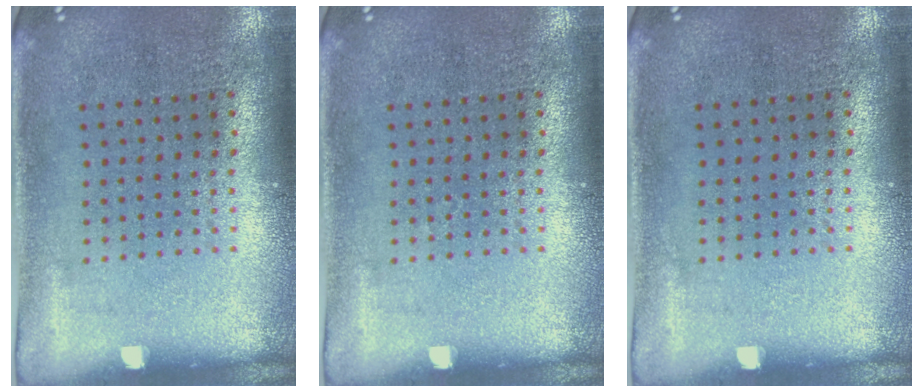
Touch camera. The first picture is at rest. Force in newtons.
{"total": 0.0}
{"total": 0.0}